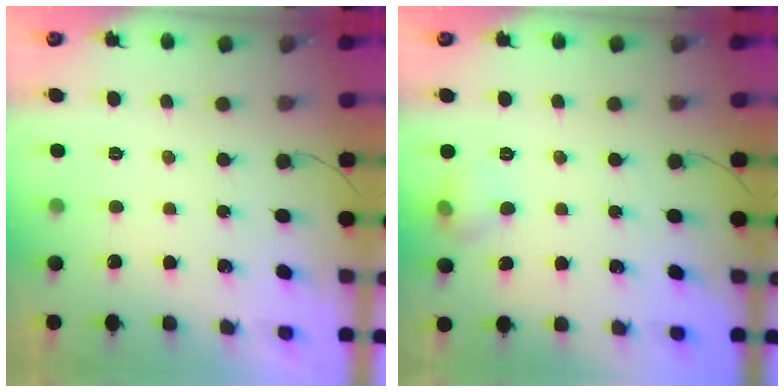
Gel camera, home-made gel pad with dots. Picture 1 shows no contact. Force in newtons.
{"total": 6.0, "press": 5.8, "slide": 1.8}